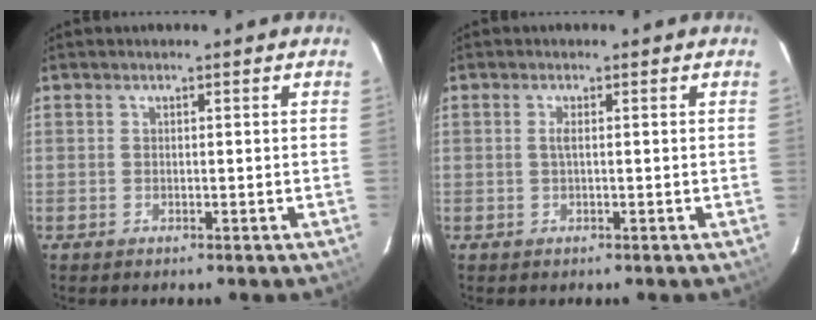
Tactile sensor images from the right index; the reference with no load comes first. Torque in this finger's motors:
{"motor_torque": [0.15, -0.01, 0.11, 0.04]}